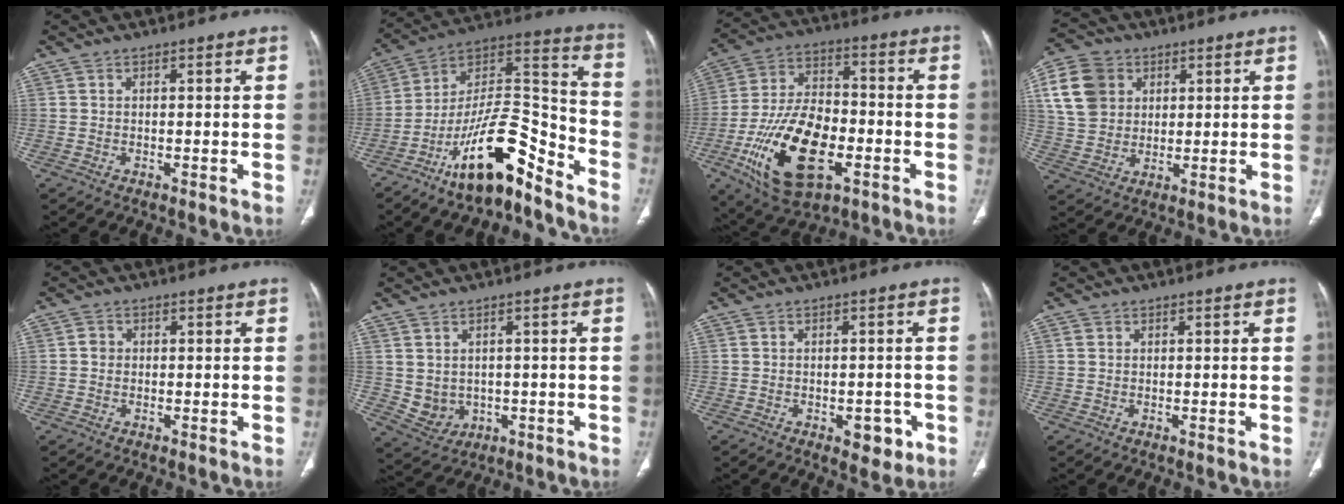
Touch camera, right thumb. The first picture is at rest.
{"total": 19.0, "force": [-12.6, 6.4, 12.8], "torque": [-0.182, 0.106, -0.222]}
{"total": 21.3, "force": [-7.3, 11.2, 16.6], "torque": [-0.297, 0.025, -0.119]}
{"total": 12.2, "force": [4.0, 9.9, 6.0], "torque": [-0.098, 0.001, 0.075]}
{"total": 1.6, "force": [0.0, 1.5, 0.6], "torque": [-0.003, 0.003, -0.001]}
{"total": 5.5, "force": [-0.2, 4.8, 2.7], "torque": [-0.034, 0.001, 0.017]}
{"total": 8.0, "force": [-3.4, 4.4, 5.8], "torque": [-0.045, 0.017, -0.037]}
{"total": 1.0, "force": [0.4, 0.8, 0.4], "torque": [-0.001, 0.000, 0.007]}